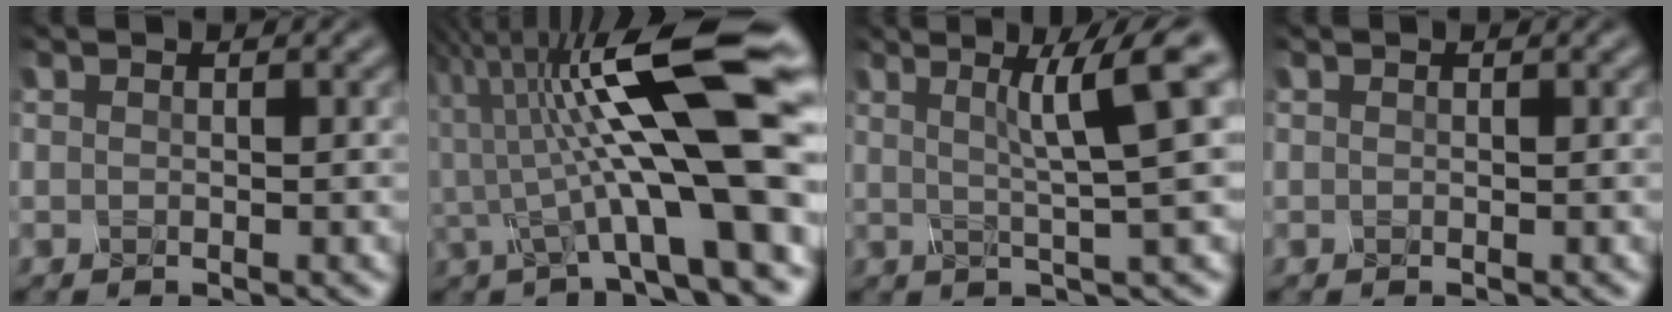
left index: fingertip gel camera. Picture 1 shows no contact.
{"total": 12.2, "force": [0.2, 2.4, 11.9], "torque": [-0.197, 0.015, 0.014]}
{"total": 5.6, "force": [1.6, -0.2, 5.4], "torque": [-0.084, 0.015, 0.046]}
{"total": 0.0}